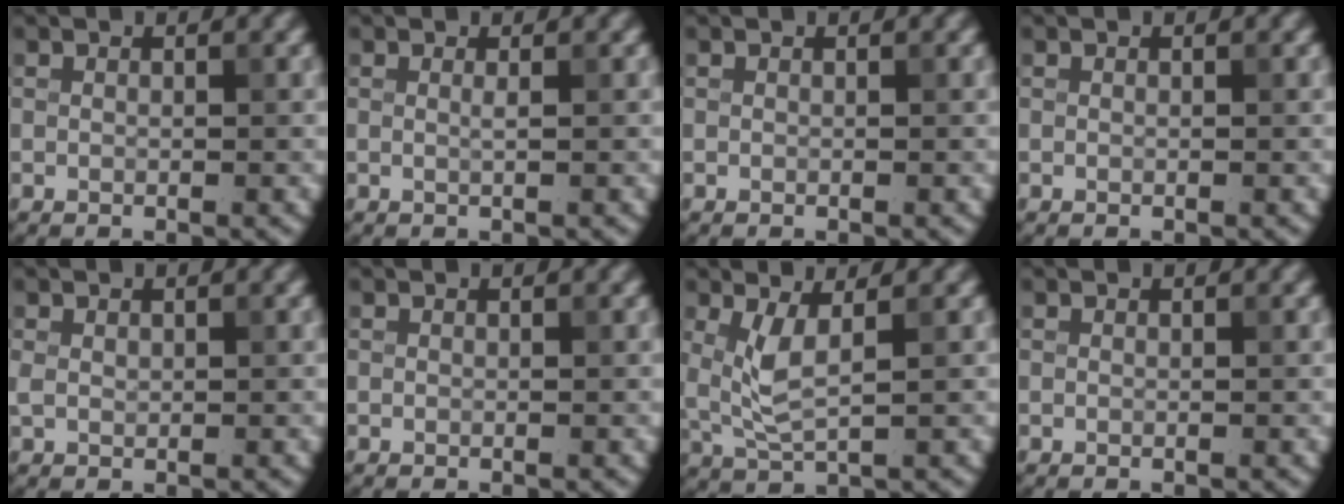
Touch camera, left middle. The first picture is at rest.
{"total": 0.6, "force": [0.1, 0.2, 0.6], "torque": [-0.007, 0.001, -0.002]}
{"total": 0.0}
{"total": 0.0}
{"total": 1.1, "force": [0.2, 0.8, 0.8], "torque": [-0.020, 0.001, 0.006]}
{"total": 0.0}
{"total": 3.2, "force": [0.8, 1.0, 2.9], "torque": [-0.071, -0.008, 0.022]}
{"total": 0.0}